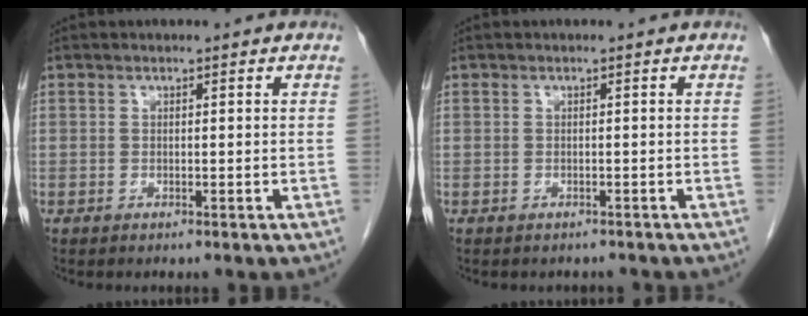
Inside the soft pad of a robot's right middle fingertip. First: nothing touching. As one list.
[{"total": 1.8, "force": [-1.7, 0.7, 0.2], "torque": [-0.012, -0.003, -0.021]}]